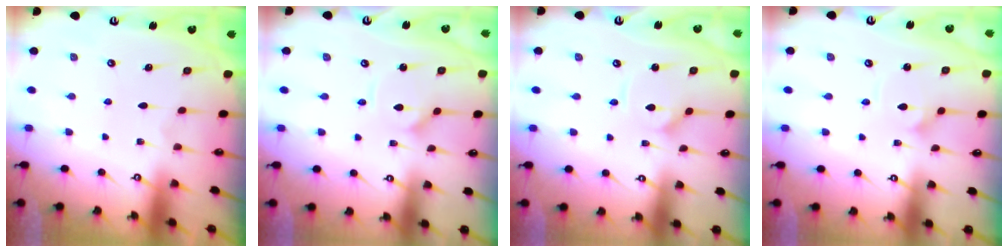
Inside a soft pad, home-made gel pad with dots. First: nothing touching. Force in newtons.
{"total": 2.1, "press": 2.1, "slide": 0.3}
{"total": 2.7, "press": 2.6, "slide": 0.4}
{"total": 1.7, "press": 1.7, "slide": 0.0}